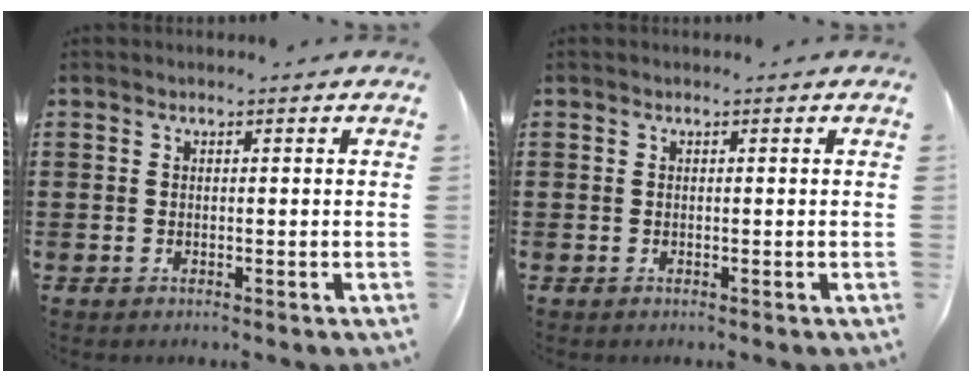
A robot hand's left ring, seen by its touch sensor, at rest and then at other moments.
{"total": 0.0}